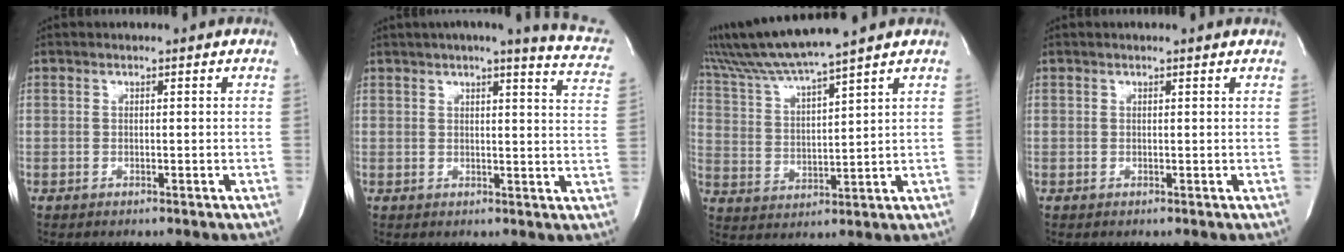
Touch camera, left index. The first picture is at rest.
{"total": 14.0, "force": [11.3, 1.2, 8.2], "torque": [-0.100, -0.014, 0.113]}
{"total": 11.2, "force": [9.9, -1.5, 5.1], "torque": [-0.106, 0.009, 0.188]}
{"total": 1.7, "force": [1.6, -0.1, 0.7], "torque": [-0.015, 0.010, 0.017]}